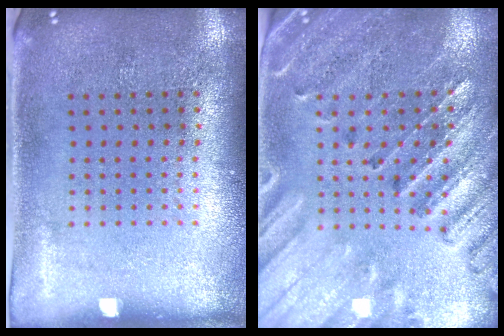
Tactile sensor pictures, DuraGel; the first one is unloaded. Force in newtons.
{"total": 2.9, "press": 2.6, "slide": 1.1}